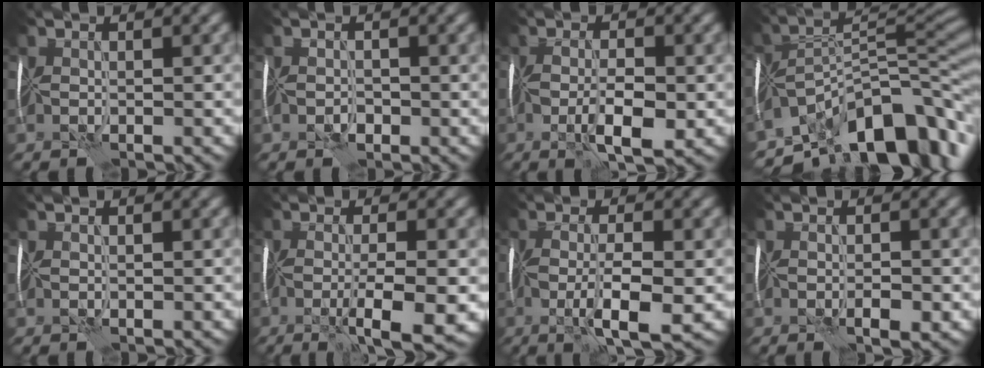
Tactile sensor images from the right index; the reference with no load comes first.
{"total": 0.7, "force": [-0.5, 0.3, 0.3], "torque": [-0.008, 0.005, -0.014]}
{"total": 4.2, "force": [-1.3, 1.2, 3.8], "torque": [-0.071, -0.001, -0.026]}
{"total": 12.7, "force": [-9.1, 4.6, 7.7], "torque": [-0.112, 0.020, -0.155]}
{"total": 0.0}
{"total": 6.4, "force": [-2.4, 0.9, 5.9], "torque": [-0.092, -0.008, -0.040]}
{"total": 5.3, "force": [-1.5, 0.9, 5.0], "torque": [-0.094, 0.000, -0.031]}
{"total": 1.3, "force": [-0.4, 0.1, 1.3], "torque": [-0.025, -0.001, -0.008]}